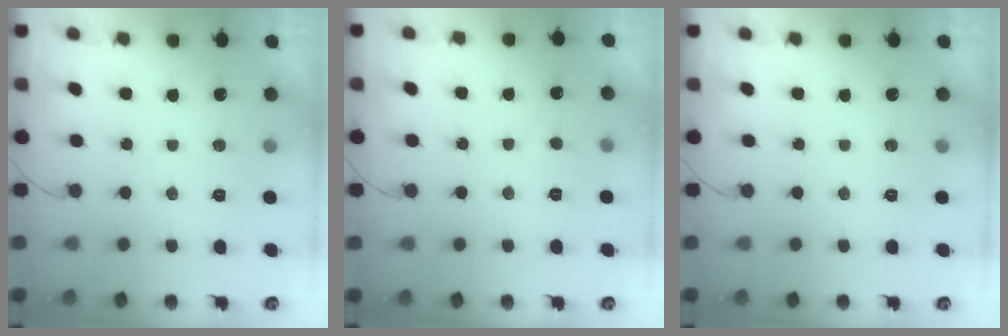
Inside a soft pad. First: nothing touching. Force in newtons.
{"total": 2.6, "press": 2.6, "slide": 0.2}
{"total": 0.0}